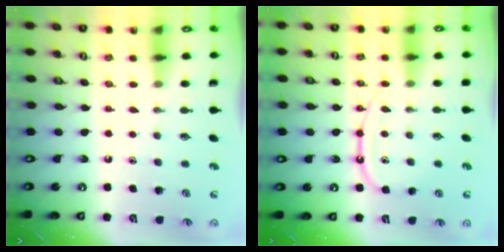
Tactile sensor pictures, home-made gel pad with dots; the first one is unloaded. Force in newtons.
{"total": 10.7, "press": 10.7, "slide": 1.0}